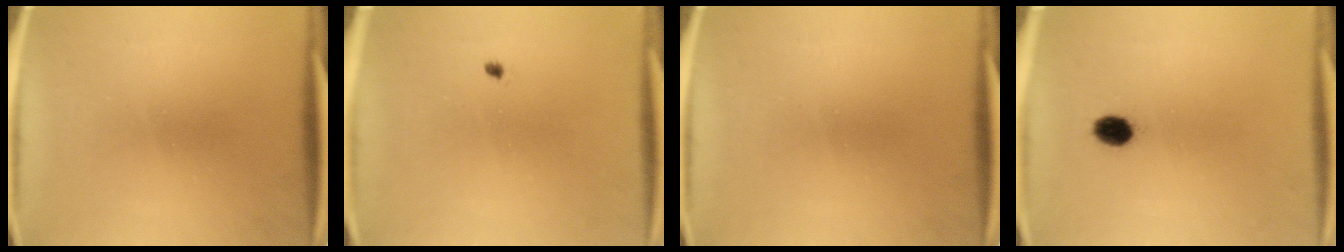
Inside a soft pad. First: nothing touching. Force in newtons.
{"total": 0.6}
{"total": 0.0}
{"total": 3.5}